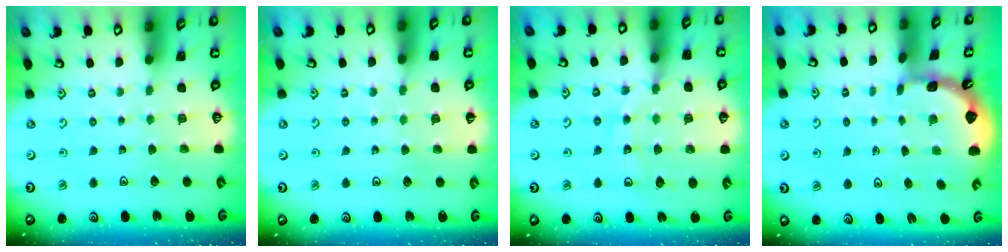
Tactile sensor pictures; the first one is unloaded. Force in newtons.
{"total": 3.7, "press": 3.6, "slide": 0.6}
{"total": 10.7, "press": 10.4, "slide": 2.5}
{"total": 1.7, "press": 1.7, "slide": 0.1}